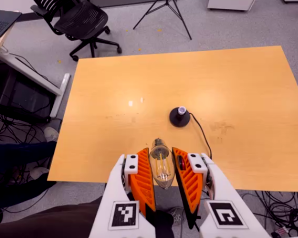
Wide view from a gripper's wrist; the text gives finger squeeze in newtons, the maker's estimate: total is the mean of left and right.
{"total": 11.9, "left": 12.2, "right": 11.5}